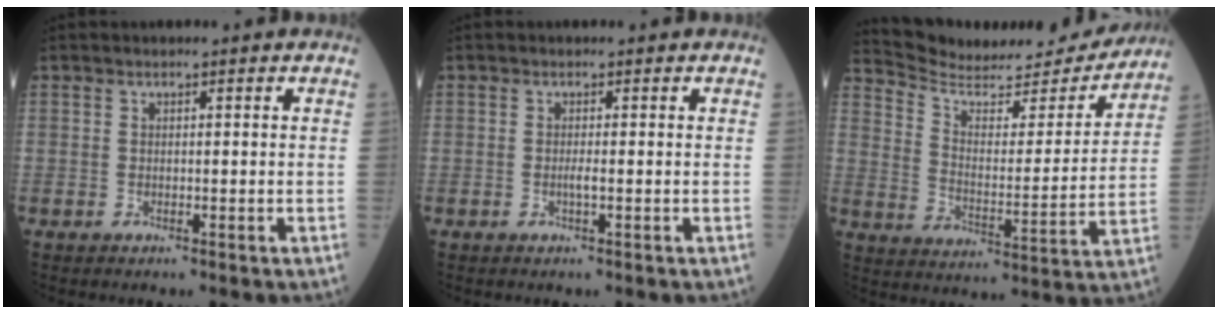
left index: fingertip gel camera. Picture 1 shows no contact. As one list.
[{"total": 0.9, "force": [-0.6, -0.1, 0.7], "torque": [-0.018, -0.006, -0.011]}, {"total": 19.2, "force": [18.3, 3.0, 4.6], "torque": [-0.078, -0.033, 0.264]}]